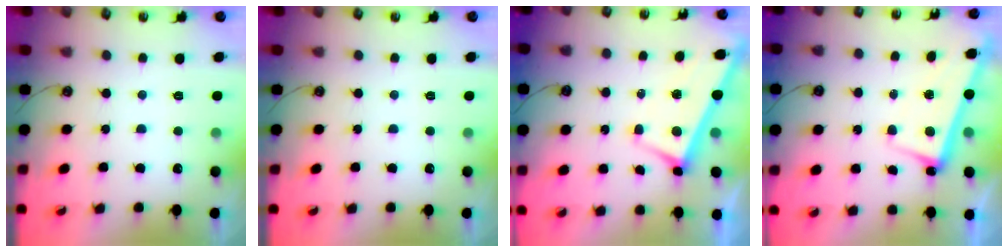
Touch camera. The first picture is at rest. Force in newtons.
{"total": 0.0}
{"total": 3.2, "press": 3.1, "slide": 0.8}
{"total": 2.8, "press": 2.6, "slide": 1.0}